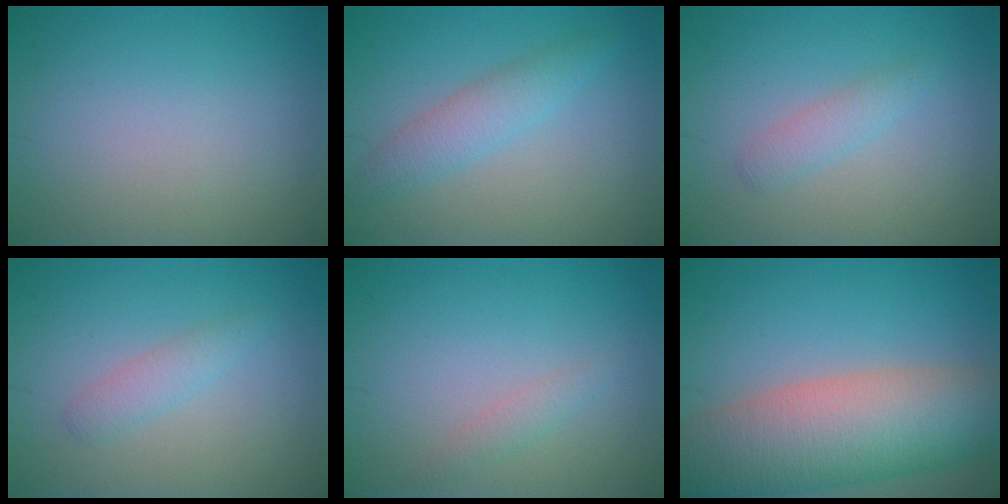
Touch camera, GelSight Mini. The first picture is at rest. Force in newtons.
{"total": 2.8, "press": 2.8, "slide": 0.0}
{"total": 1.7, "press": 1.7, "slide": 0.0}
{"total": 1.7, "press": 1.7, "slide": 0.0}
{"total": 1.2, "press": 1.2, "slide": 0.0}
{"total": 11.8, "press": 11.8, "slide": 0.6}